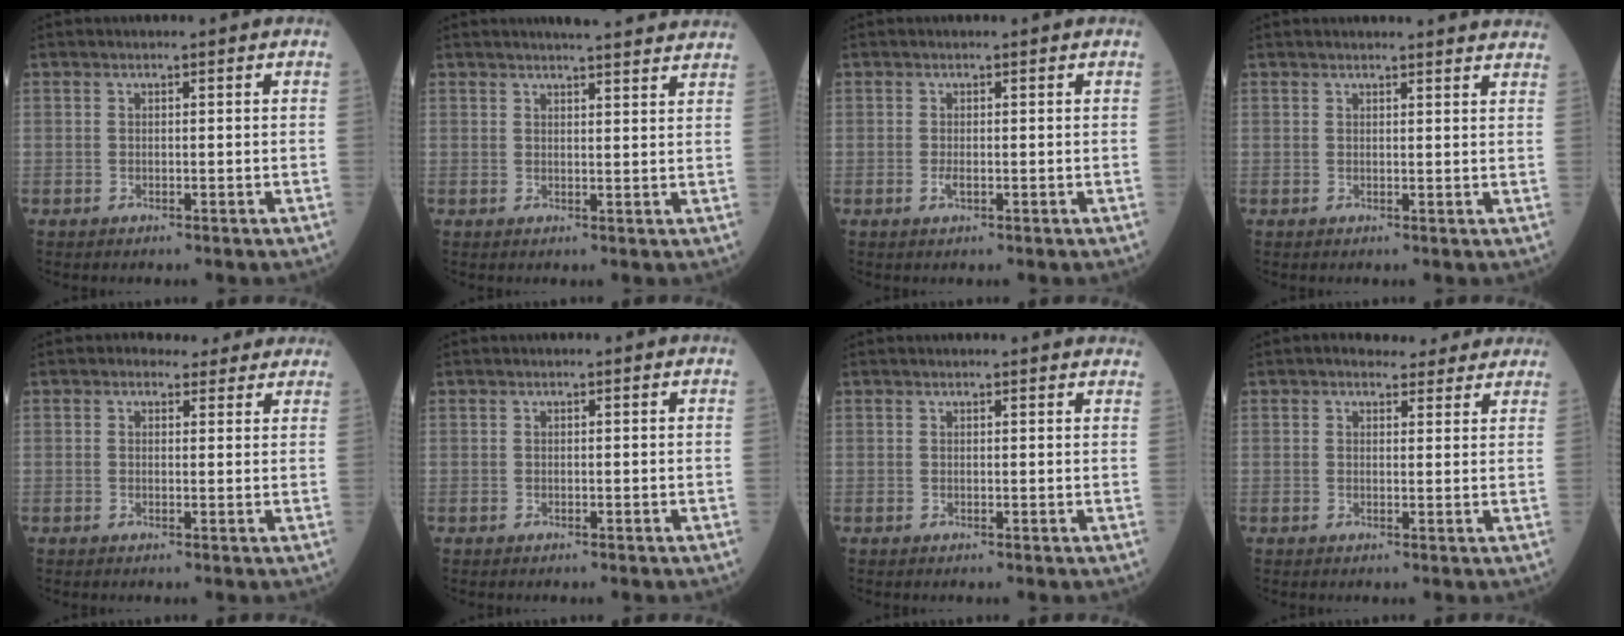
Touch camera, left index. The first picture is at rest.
{"total": 10.3, "force": [9.5, 0.7, 4.0], "torque": [-0.048, 0.010, 0.103]}
{"total": 1.0, "force": [-0.2, 0.3, 0.9], "torque": [-0.020, -0.003, -0.002]}
{"total": 9.7, "force": [9.4, 0.6, 2.3], "torque": [-0.012, -0.003, 0.083]}
{"total": 4.5, "force": [3.8, 2.3, 0.8], "torque": [0.000, 0.012, 0.036]}
{"total": 0.0}
{"total": 5.6, "force": [5.3, 0.9, 1.6], "torque": [-0.012, 0.009, 0.043]}
{"total": 5.6, "force": [4.8, 2.4, 1.3], "torque": [-0.008, 0.012, 0.052]}